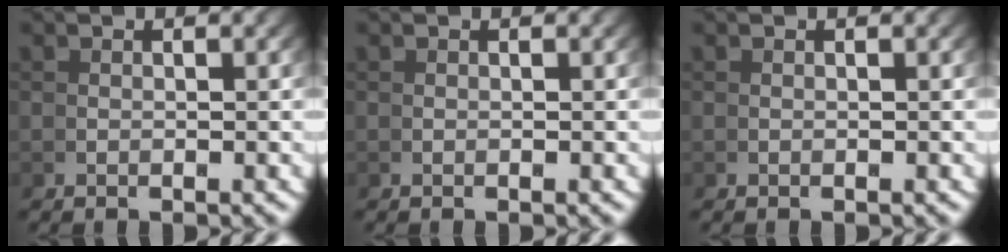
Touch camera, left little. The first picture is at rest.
{"total": 0.0}
{"total": 0.0}